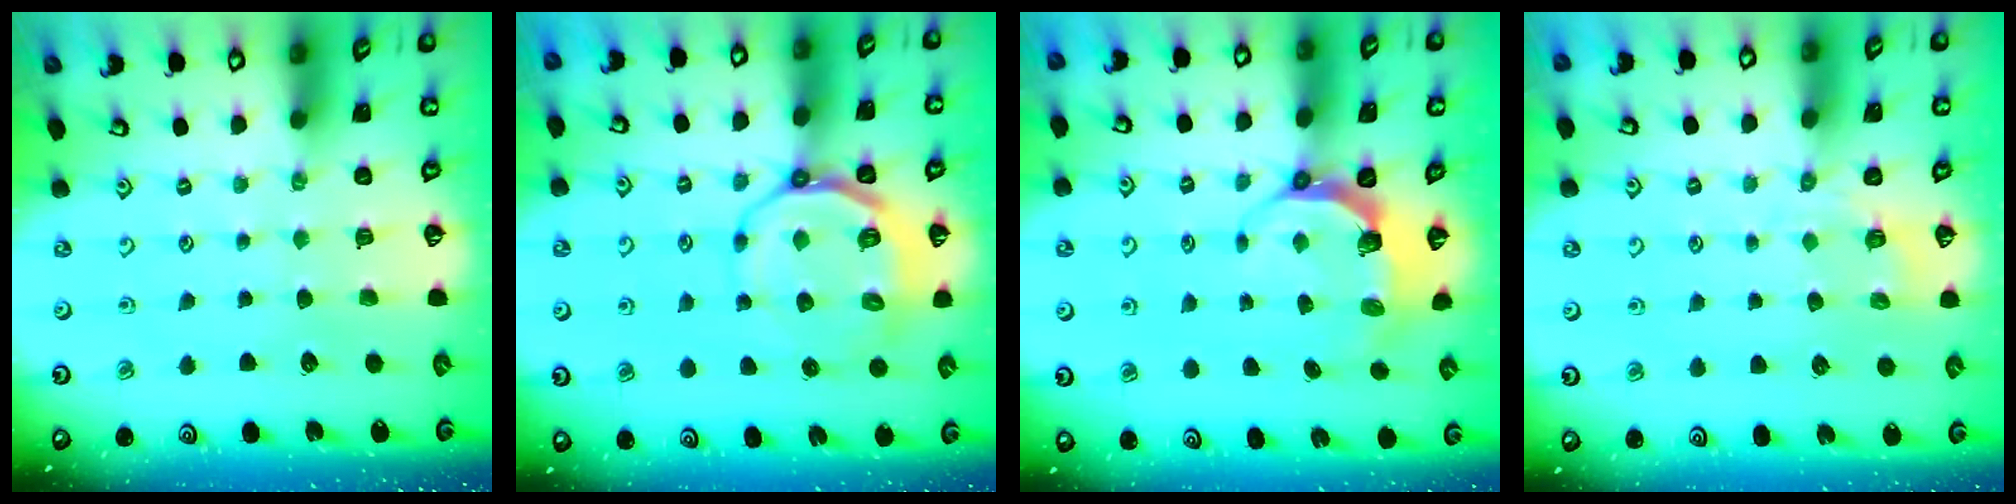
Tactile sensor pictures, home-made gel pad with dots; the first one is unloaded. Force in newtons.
{"total": 9.1, "press": 8.6, "slide": 3.0}
{"total": 6.8, "press": 5.6, "slide": 3.9}
{"total": 2.3, "press": 1.5, "slide": 1.7}